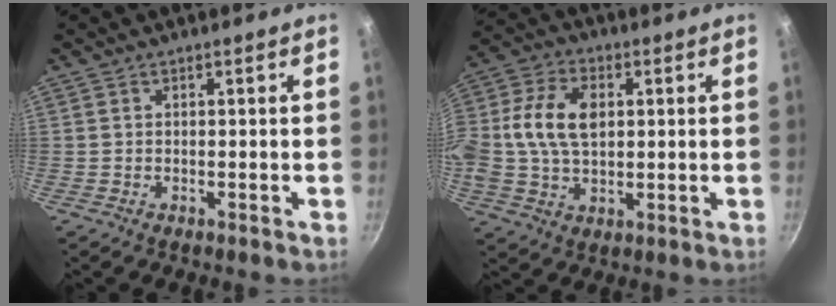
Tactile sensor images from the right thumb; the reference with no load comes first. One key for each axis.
{"total": 13.5, "fx": 1.8, "fy": 8.8, "fz": 10.1, "tx": -0.187, "ty": 0.015, "tz": 0.020}